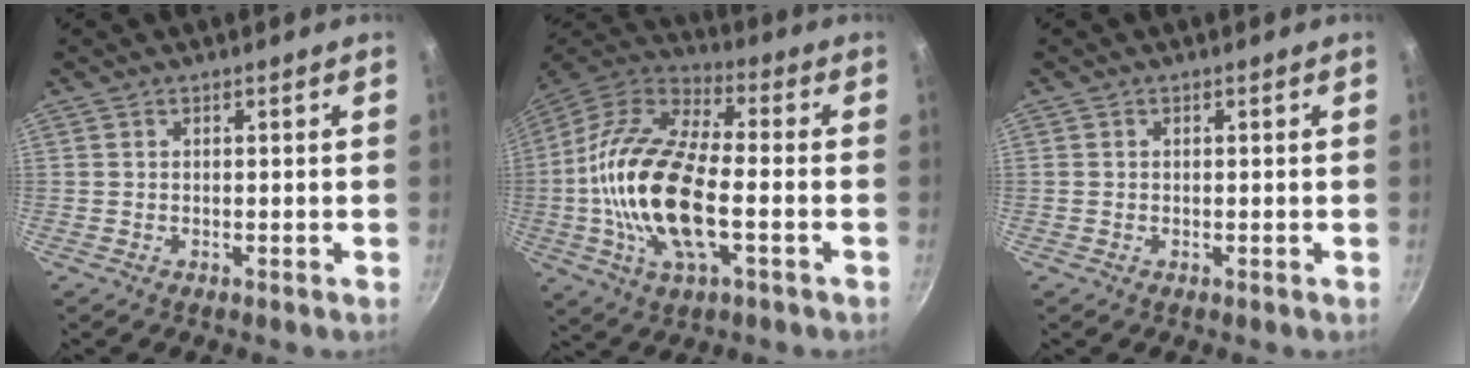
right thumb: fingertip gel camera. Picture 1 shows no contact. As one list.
[{"total": 21.5, "force": [-3.3, 9.6, 19.0], "torque": [-0.365, 0.029, -0.078]}, {"total": 0.0}]